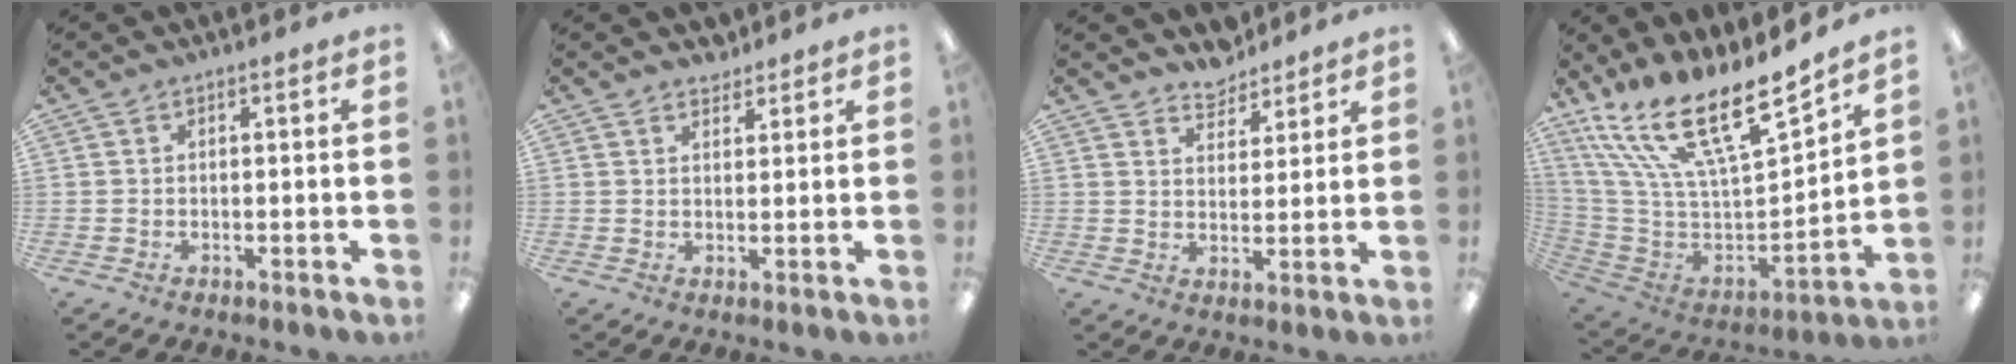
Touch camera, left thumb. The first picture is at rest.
{"total": 2.6, "force": [2.4, 1.0, 0.1], "torque": [0.004, -0.010, 0.045]}
{"total": 5.3, "force": [4.8, 2.1, 0.3], "torque": [0.003, -0.033, 0.087]}
{"total": 20.8, "force": [14.6, 6.6, 13.2], "torque": [-0.234, -0.112, 0.255]}